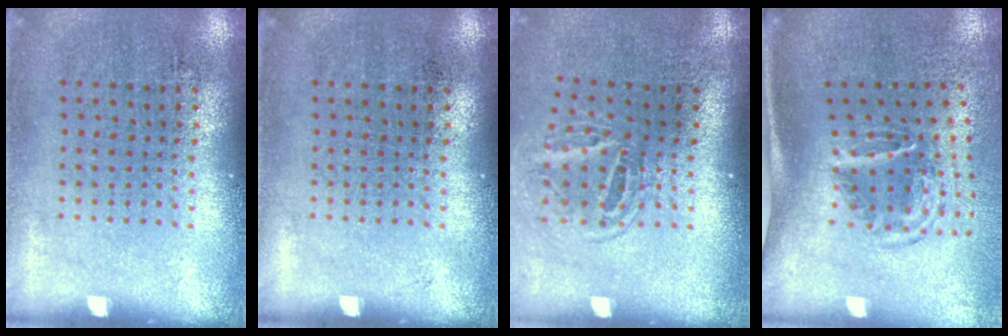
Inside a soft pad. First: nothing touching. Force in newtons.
{"total": 0.0}
{"total": 1.6, "press": 1.0, "slide": 1.3}
{"total": 1.9, "press": 1.2, "slide": 1.5}